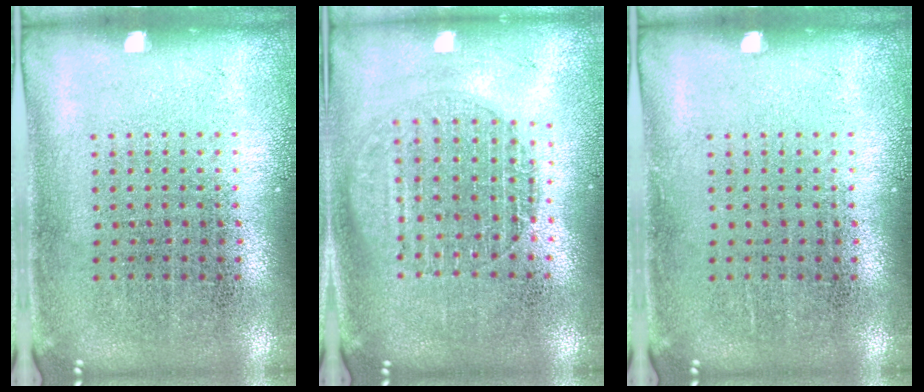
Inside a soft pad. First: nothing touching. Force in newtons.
{"total": 1.6, "press": 1.4, "slide": 0.7}
{"total": 0.0}